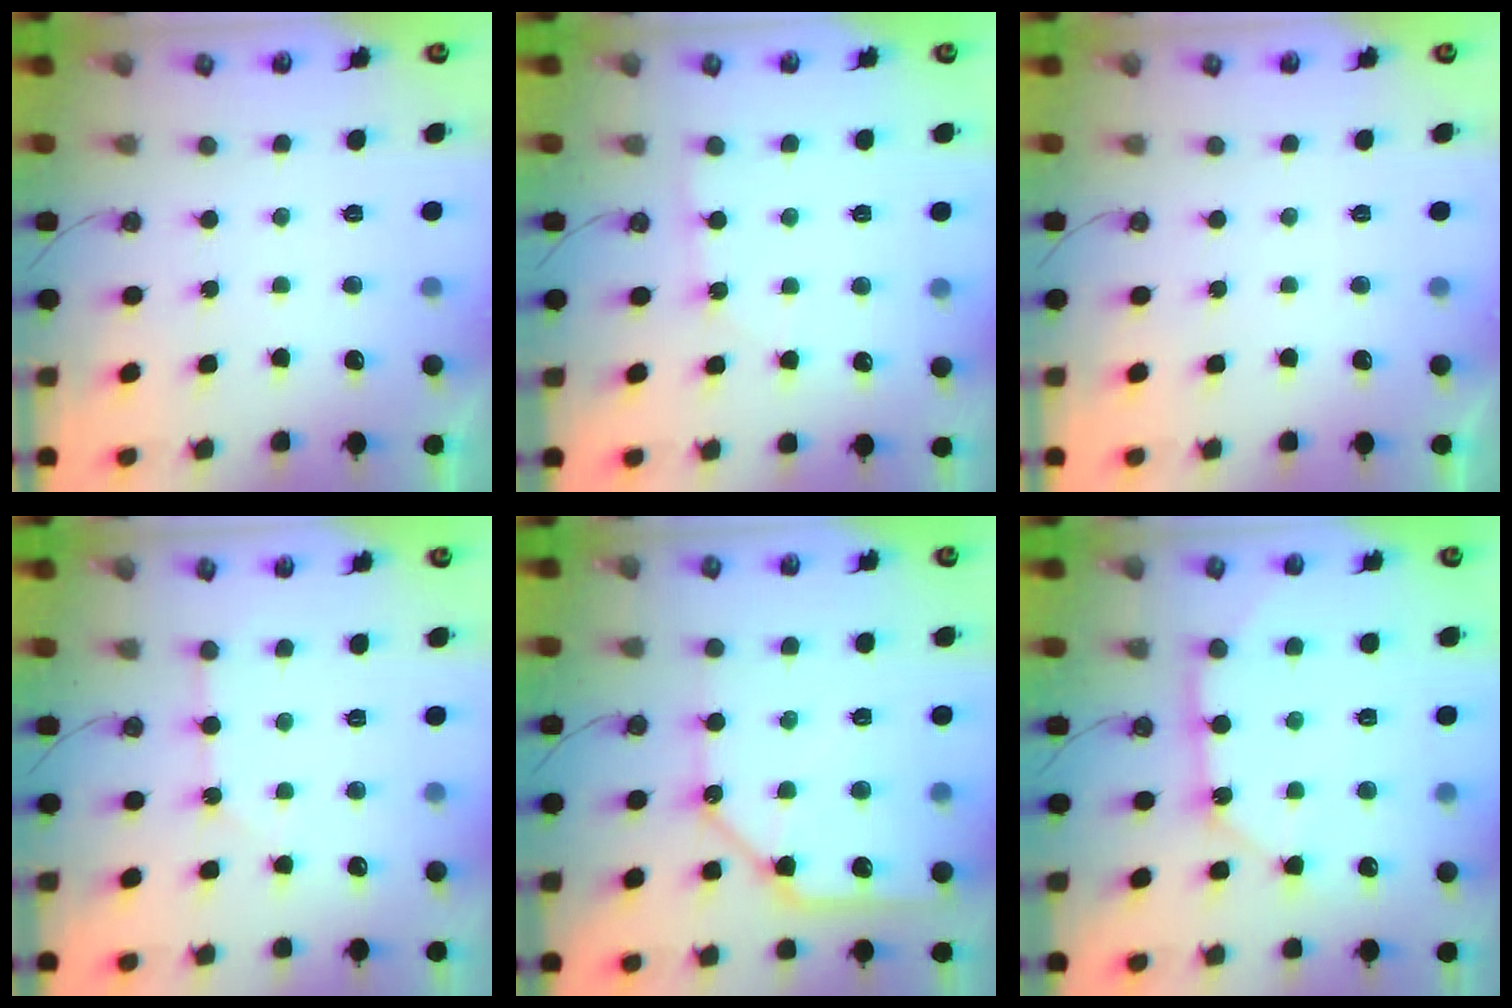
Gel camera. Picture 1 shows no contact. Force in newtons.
{"total": 2.8, "press": 2.8, "slide": 0.3}
{"total": 0.0}
{"total": 3.0, "press": 3.0, "slide": 0.3}
{"total": 12.9, "press": 12.8, "slide": 1.6}
{"total": 12.6, "press": 12.5, "slide": 1.1}